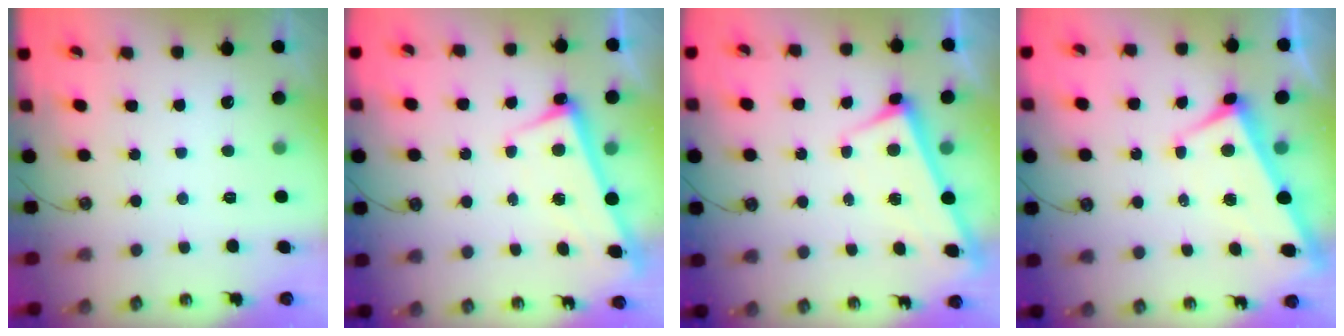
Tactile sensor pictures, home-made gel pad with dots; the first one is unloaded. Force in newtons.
{"total": 2.7, "press": 2.7, "slide": 0.4}
{"total": 2.8, "press": 2.8, "slide": 0.5}
{"total": 2.5, "press": 2.3, "slide": 0.9}